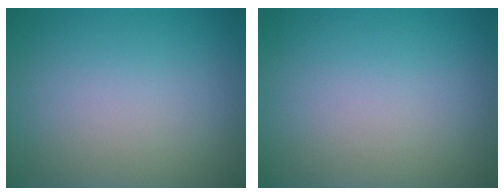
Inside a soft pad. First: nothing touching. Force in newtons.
{"total": 0.0}